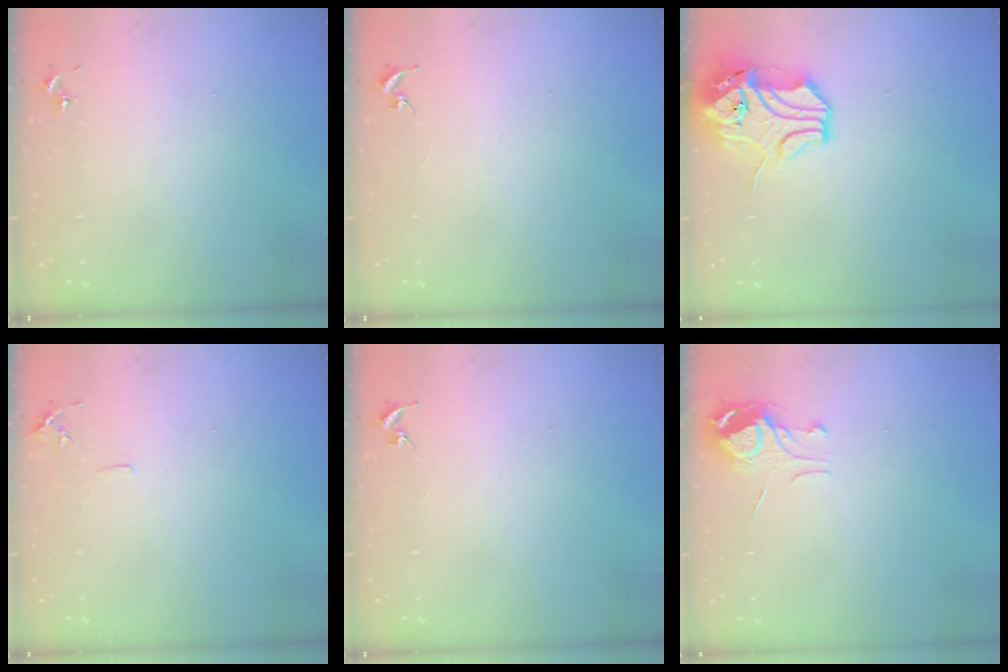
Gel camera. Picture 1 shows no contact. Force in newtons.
{"total": 0.0}
{"total": 13.2, "press": 13.0, "slide": 2.0}
{"total": 5.7, "press": 5.7, "slide": 0.6}
{"total": 0.0}
{"total": 7.1, "press": 7.1, "slide": 0.5}